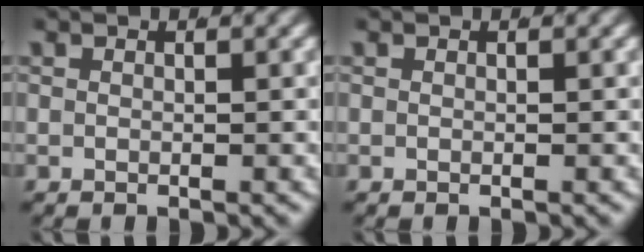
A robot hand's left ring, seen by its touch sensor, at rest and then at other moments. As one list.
[{"total": 0.0}]